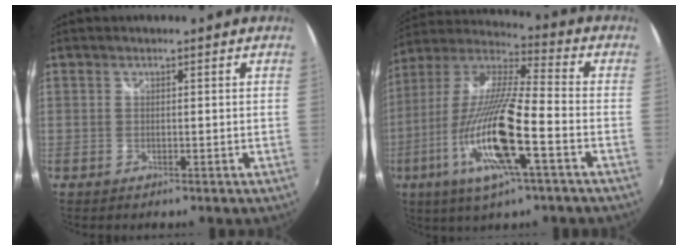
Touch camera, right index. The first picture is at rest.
{"total": 19.4, "force": [-7.2, 3.0, 17.7], "torque": [-0.343, -0.033, -0.140]}